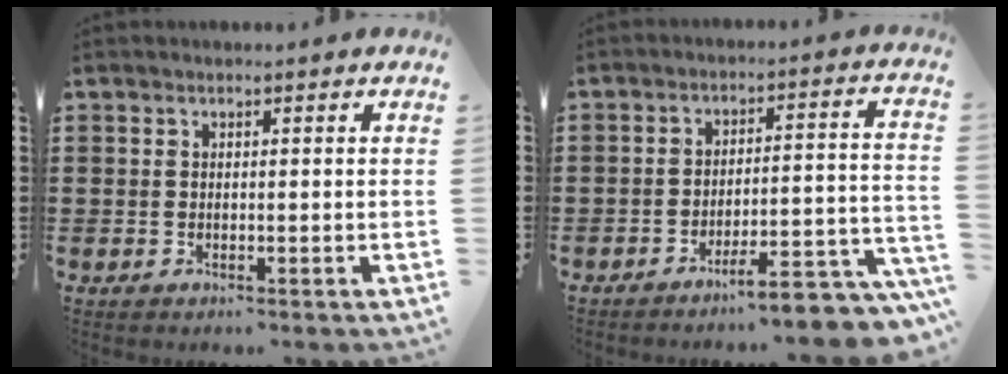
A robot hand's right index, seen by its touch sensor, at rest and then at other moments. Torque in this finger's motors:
{"motor_torque": [1.35, 0.79, -0.14, -0.04]}